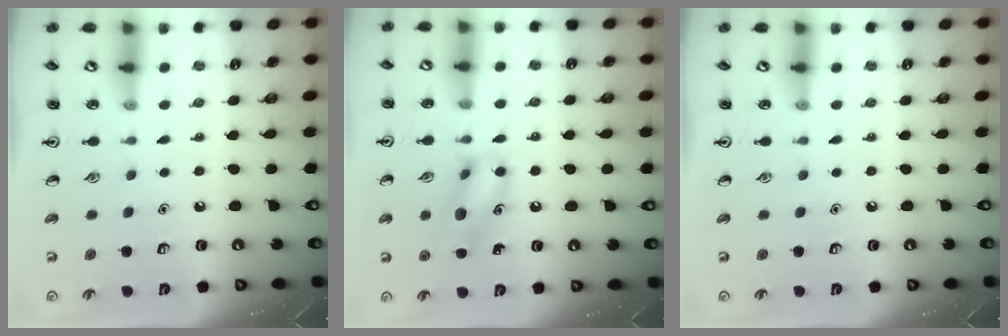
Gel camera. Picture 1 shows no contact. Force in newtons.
{"total": 11.6, "press": 11.5, "slide": 1.6}
{"total": 0.0}